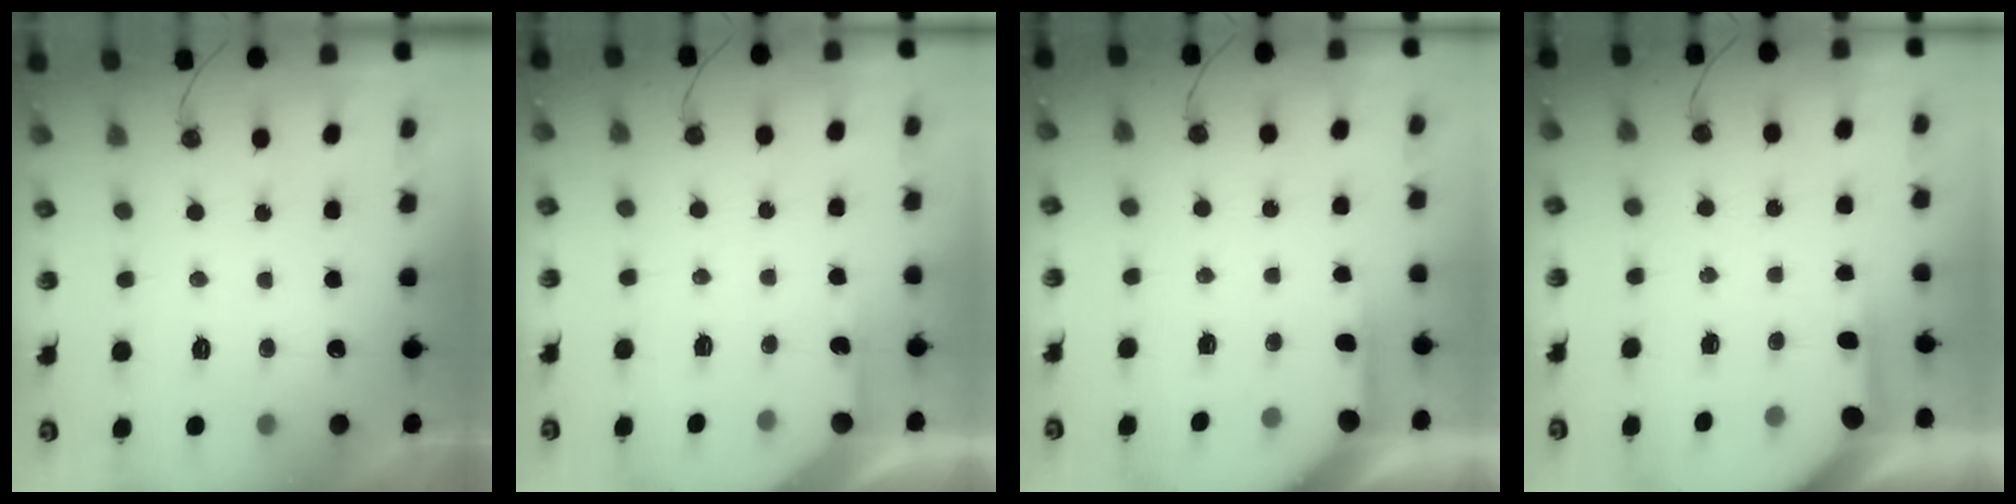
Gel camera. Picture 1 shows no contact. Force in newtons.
{"total": 2.3, "press": 2.2, "slide": 0.3}
{"total": 4.7, "press": 4.6, "slide": 0.2}
{"total": 3.8, "press": 3.8, "slide": 0.4}